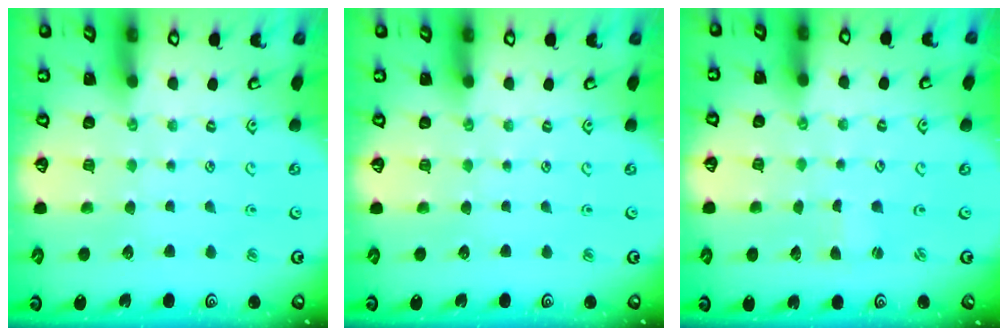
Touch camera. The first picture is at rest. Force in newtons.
{"total": 0.0}
{"total": 0.0}